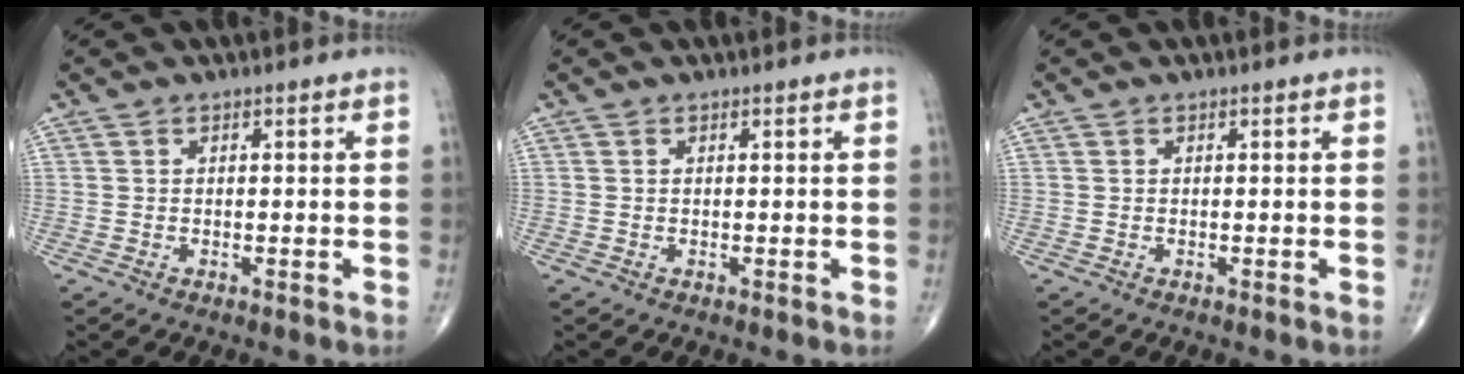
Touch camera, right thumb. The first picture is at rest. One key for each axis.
{"total": 0.0}
{"total": 0.0}